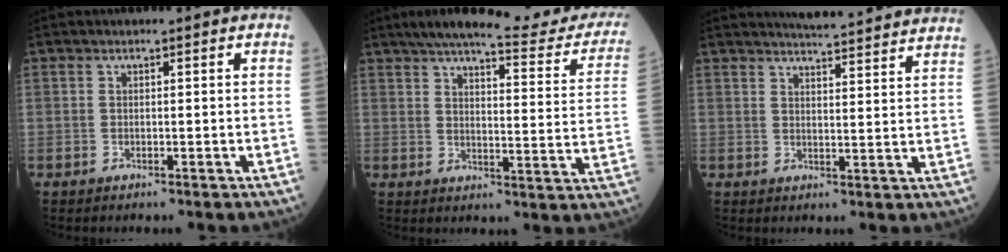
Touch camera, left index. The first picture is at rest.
{"total": 23.4, "force": [20.6, 2.7, 10.8], "torque": [-0.145, -0.046, 0.245]}
{"total": 17.4, "force": [16.7, 0.3, 5.1], "torque": [-0.069, -0.029, 0.195]}